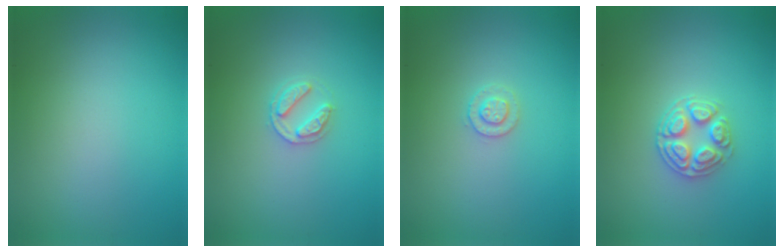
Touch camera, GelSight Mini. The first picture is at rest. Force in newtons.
{"total": 2.0, "press": 2.0, "slide": 0.3}
{"total": 1.5, "press": 1.5, "slide": 0.1}
{"total": 2.8, "press": 2.7, "slide": 0.9}